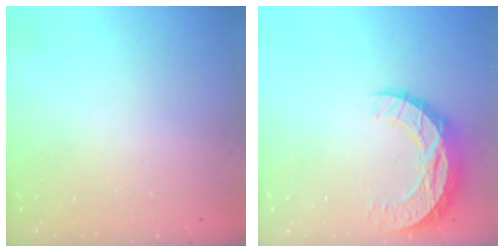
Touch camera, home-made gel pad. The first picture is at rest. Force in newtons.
{"total": 10.9, "press": 10.9, "slide": 0.7}